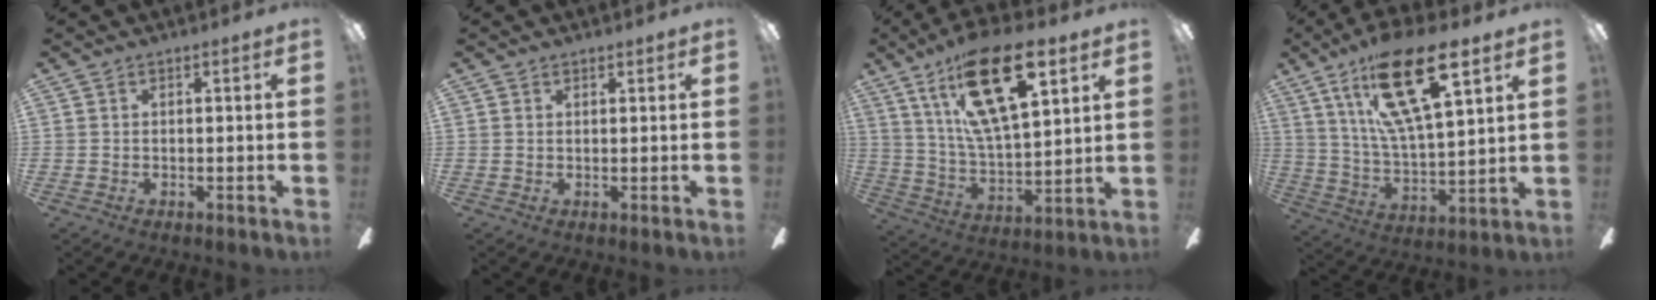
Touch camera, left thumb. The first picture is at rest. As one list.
[{"total": 0.9, "force": [0.8, 0.4, -0.1], "torque": [0.001, 0.001, 0.015]}, {"total": 23.3, "force": [13.1, 9.2, 17.0], "torque": [-0.293, -0.057, 0.215]}, {"total": 22.9, "force": [13.3, 7.8, 17.0], "torque": [-0.313, -0.050, 0.217]}]